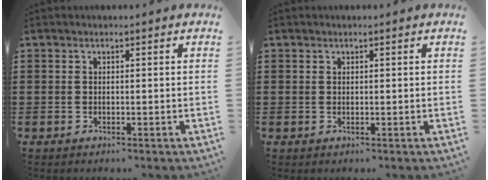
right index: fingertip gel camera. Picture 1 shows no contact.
{"total": 0.0}